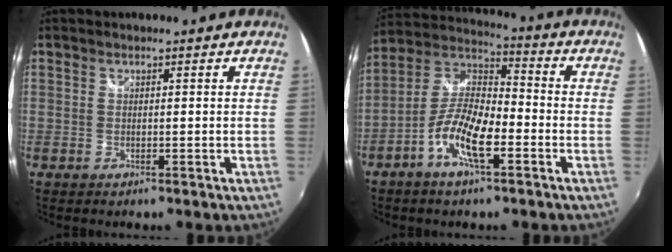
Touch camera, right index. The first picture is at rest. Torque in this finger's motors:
{"motor_torque": [1.09, -1.05, 0.37, 0.13]}